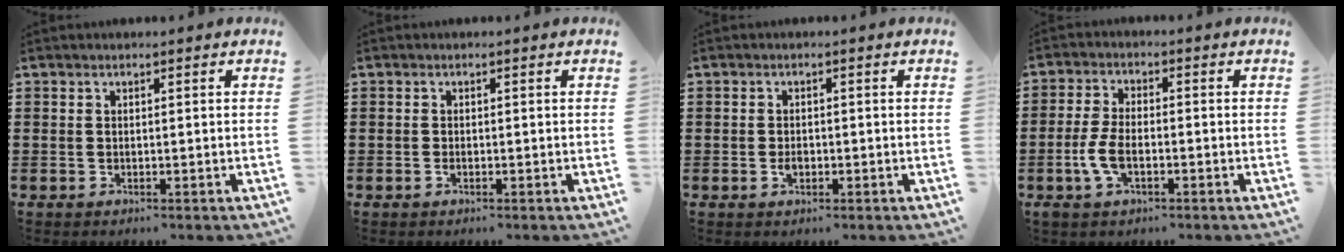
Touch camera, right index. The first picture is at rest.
{"total": 0.6, "force": [-0.3, 0.2, 0.5], "torque": [-0.011, -0.004, -0.004]}
{"total": 1.6, "force": [-0.4, 0.9, 1.3], "torque": [-0.025, 0.000, -0.007]}
{"total": 5.2, "force": [-1.6, 2.1, 4.4], "torque": [-0.114, -0.009, -0.037]}